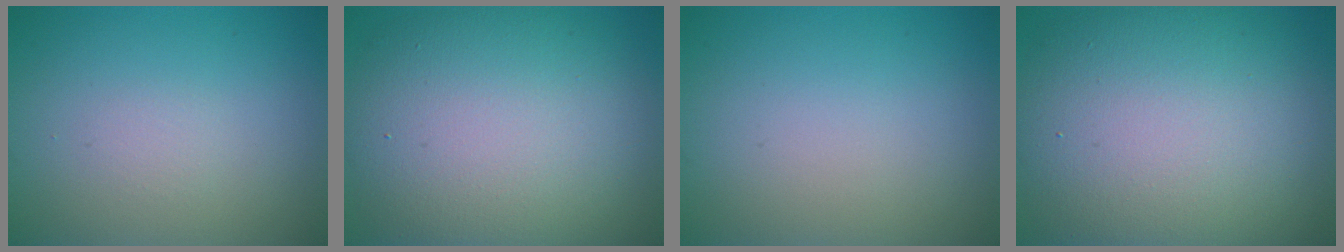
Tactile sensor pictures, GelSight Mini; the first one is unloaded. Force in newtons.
{"total": 12.9, "press": 12.8, "slide": 0.7}
{"total": 0.0}
{"total": 14.1, "press": 14.1, "slide": 1.4}